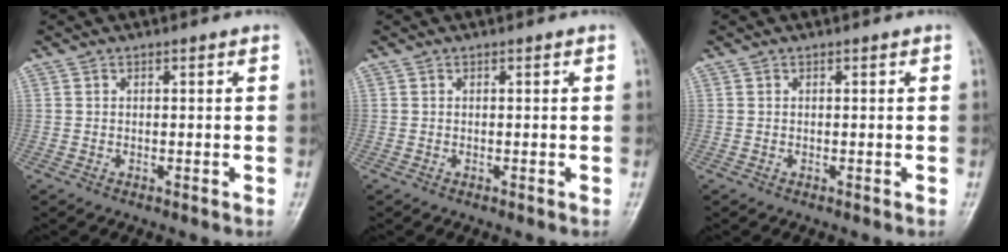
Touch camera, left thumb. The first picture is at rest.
{"total": 0.0}
{"total": 0.0}